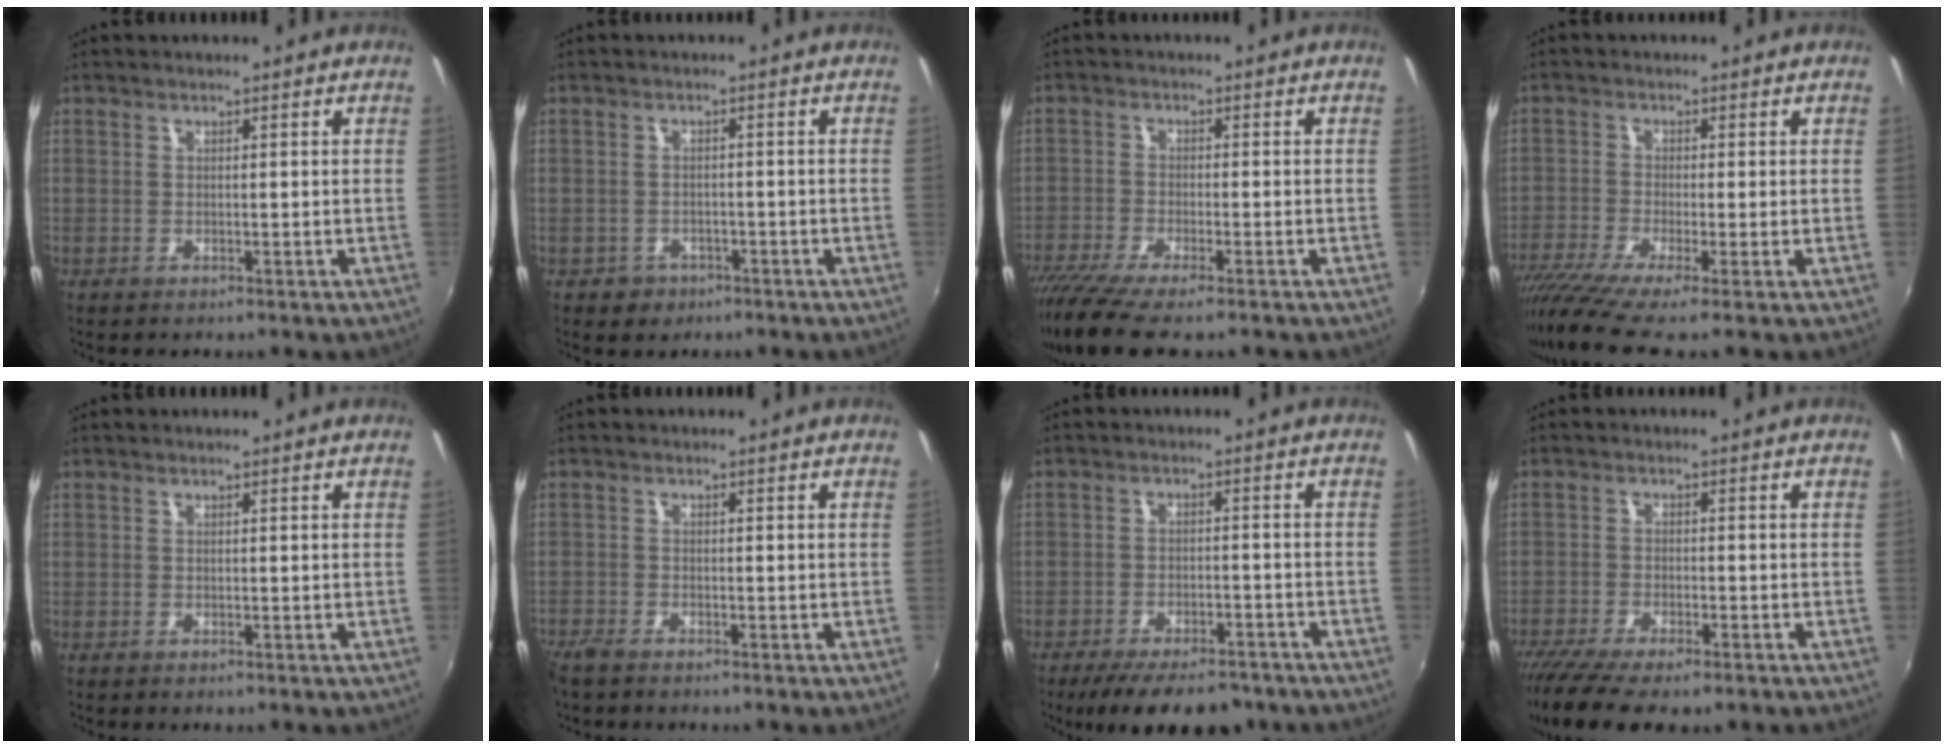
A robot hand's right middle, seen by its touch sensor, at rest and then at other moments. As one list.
[{"total": 3.4, "force": [-1.9, 2.8, 0.8], "torque": [-0.026, 0.002, -0.023]}, {"total": 10.5, "force": [-8.3, 1.3, 6.4], "torque": [-0.148, -0.044, -0.147]}, {"total": 8.3, "force": [-6.5, -0.7, 5.2], "torque": [-0.123, -0.039, -0.121]}, {"total": 0.0}, {"total": 3.4, "force": [-2.9, 0.9, 1.4], "torque": [-0.039, -0.015, -0.059]}, {"total": 12.9, "force": [-10.2, 4.6, 6.5], "torque": [-0.135, -0.018, -0.148]}, {"total": 10.4, "force": [-8.1, 2.4, 6.2], "torque": [-0.146, -0.046, -0.140]}]